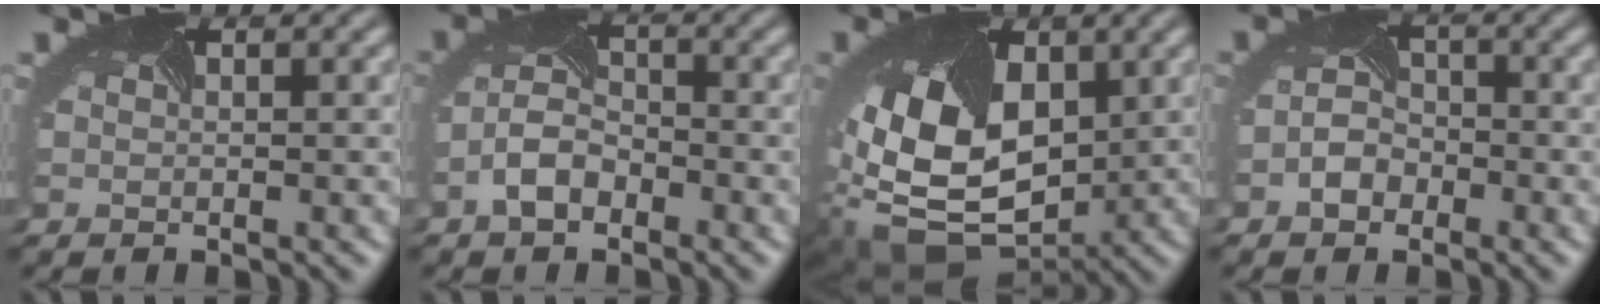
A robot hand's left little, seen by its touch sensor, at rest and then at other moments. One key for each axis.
{"total": 3.5, "fx": -2.2, "fy": 1.9, "fz": 2.1, "tx": -0.048, "ty": 0.002, "tz": -0.045}
{"total": 11.9, "fx": 0.2, "fy": 7.9, "fz": 8.9, "tx": -0.196, "ty": -0.036, "tz": 0.019}
{"total": 2.4, "fx": -1.5, "fy": 1.6, "fz": 1.0, "tx": -0.024, "ty": 0.002, "tz": -0.028}